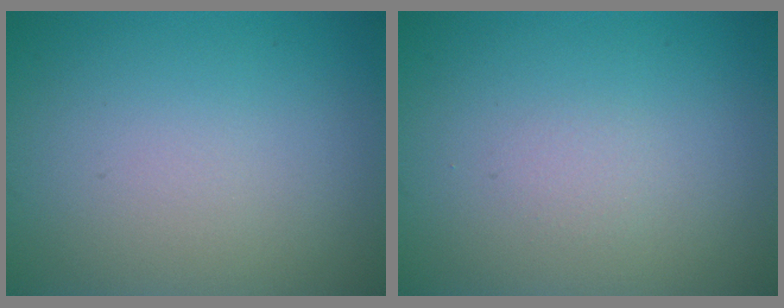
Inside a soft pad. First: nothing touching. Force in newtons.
{"total": 0.6, "press": 0.6, "slide": 0.1}